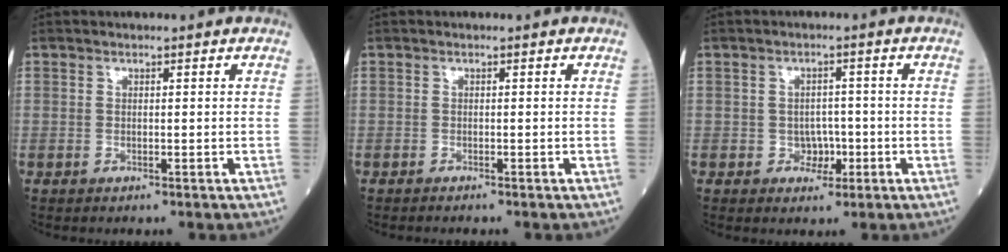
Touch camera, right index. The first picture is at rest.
{"total": 1.0, "force": [-0.9, 0.0, 0.3], "torque": [-0.006, 0.000, -0.013]}
{"total": 3.2, "force": [-0.9, 2.5, 1.7], "torque": [-0.018, 0.005, -0.011]}